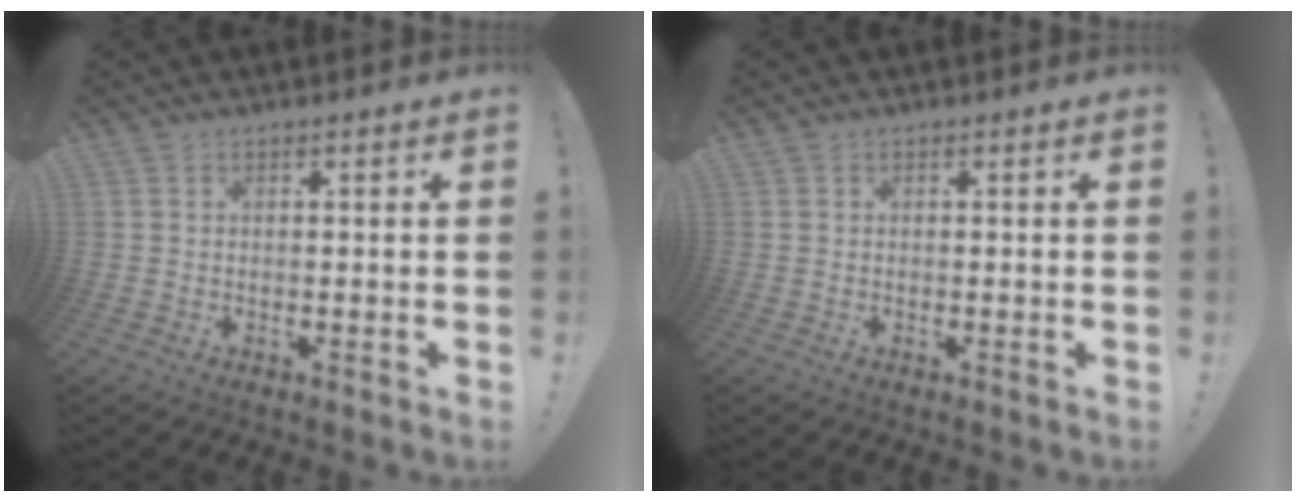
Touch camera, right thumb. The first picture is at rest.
{"total": 0.0}